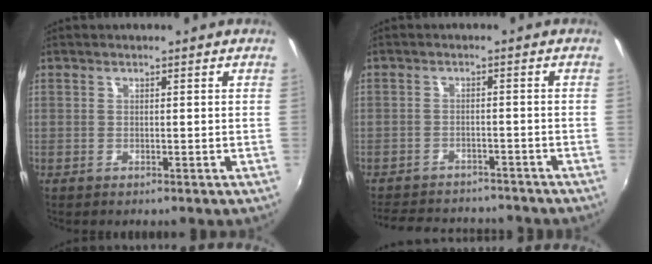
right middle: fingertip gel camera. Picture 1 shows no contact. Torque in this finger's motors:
{"motor_torque": [0.73, -1.41, -0.07, -0.01]}